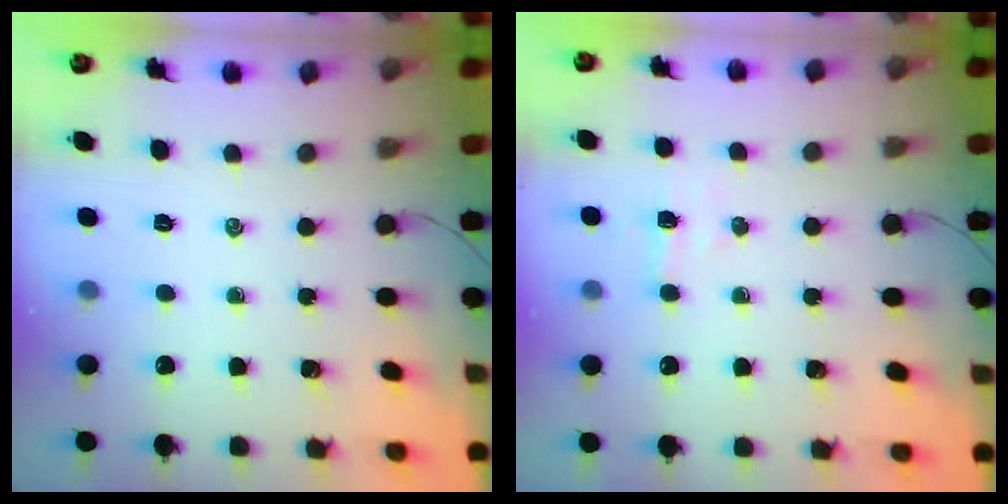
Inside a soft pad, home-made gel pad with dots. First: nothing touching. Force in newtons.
{"total": 3.3, "press": 3.2, "slide": 0.8}